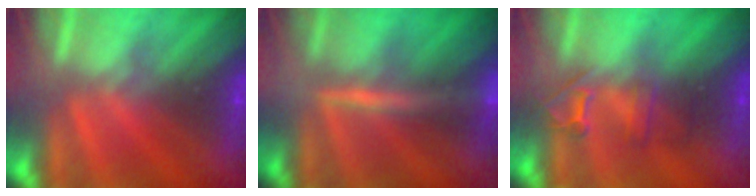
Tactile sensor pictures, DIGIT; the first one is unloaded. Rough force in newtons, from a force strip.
{"total": 2.4}
{"total": 2.5}